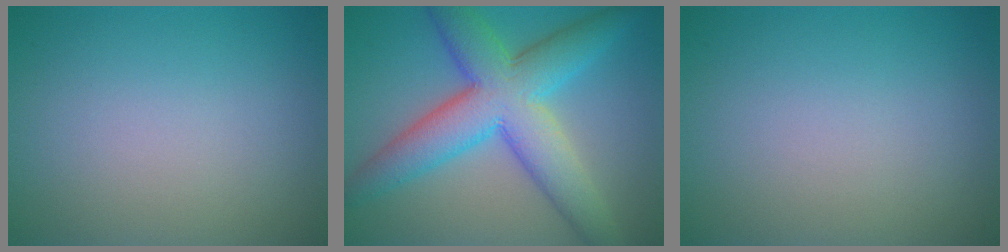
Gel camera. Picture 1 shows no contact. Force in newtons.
{"total": 9.2, "press": 9.2, "slide": 0.1}
{"total": 0.0}